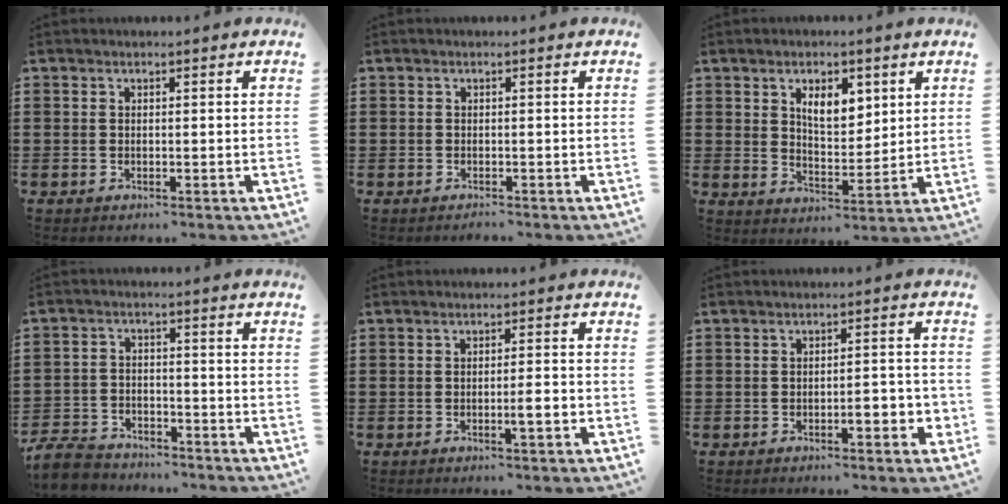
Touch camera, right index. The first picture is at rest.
{"total": 0.8, "force": [-0.7, 0.3, -0.2], "torque": [0.002, 0.005, -0.017]}
{"total": 5.9, "force": [2.8, 3.0, 4.3], "torque": [-0.080, 0.005, 0.045]}
{"total": 5.1, "force": [-4.9, 1.2, 0.9], "torque": [-0.035, 0.001, -0.099]}
{"total": 2.7, "force": [-0.9, 0.3, 2.5], "torque": [-0.042, -0.001, -0.015]}
{"total": 3.4, "force": [-1.3, 1.0, 3.0], "torque": [-0.042, 0.000, -0.025]}